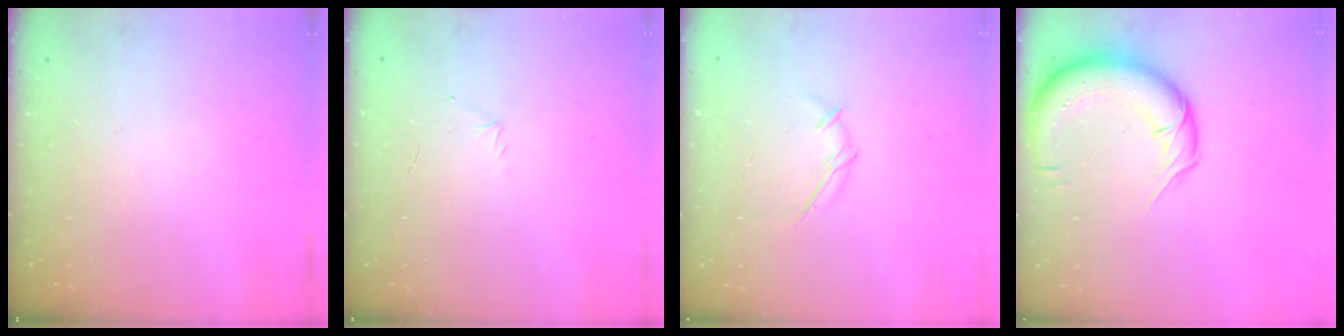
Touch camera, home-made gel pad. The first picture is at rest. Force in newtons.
{"total": 3.2, "press": 3.1, "slide": 0.8}
{"total": 3.8, "press": 3.7, "slide": 0.7}
{"total": 14.0, "press": 13.6, "slide": 3.1}